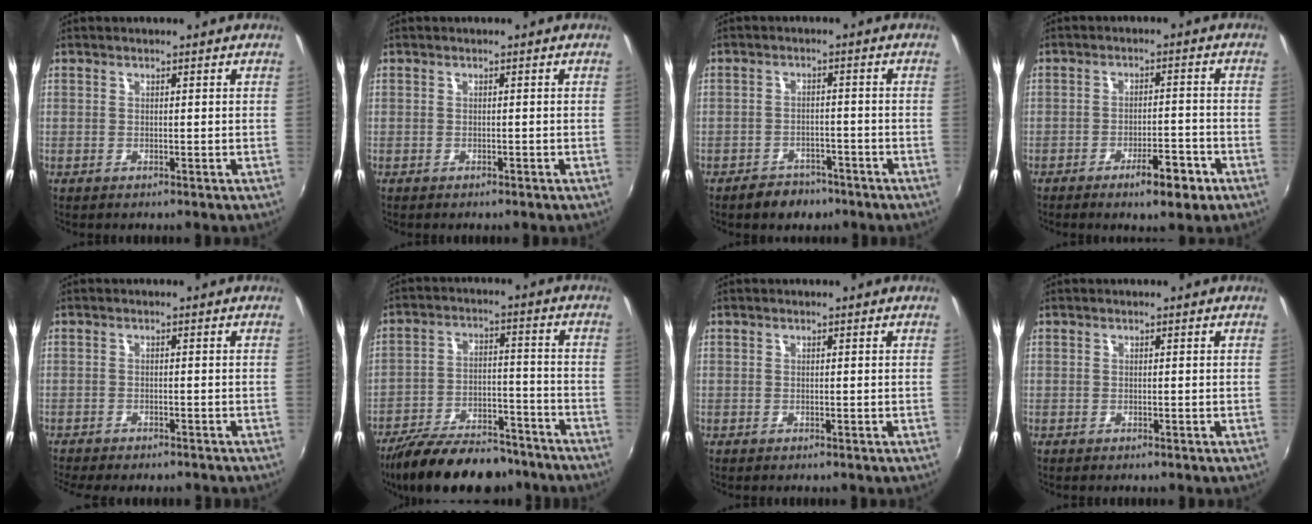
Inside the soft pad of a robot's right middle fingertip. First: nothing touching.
{"total": 0.6, "force": [-0.6, 0.2, 0.1], "torque": [-0.003, -0.003, -0.010]}
{"total": 5.7, "force": [-4.3, 3.3, 1.6], "torque": [-0.045, 0.007, -0.057]}
{"total": 6.2, "force": [-3.8, 1.6, 4.6], "torque": [-0.082, -0.002, -0.049]}
{"total": 6.9, "force": [-6.1, 1.4, 2.9], "torque": [-0.069, -0.024, -0.094]}
{"total": 20.9, "force": [-17.0, 7.3, 9.8], "torque": [-0.187, -0.013, -0.247]}
{"total": 0.0}
{"total": 0.0}